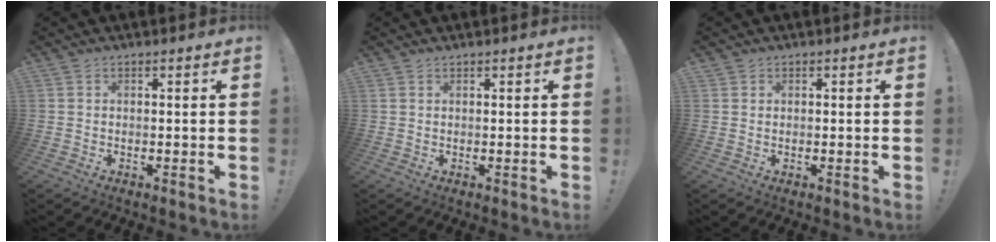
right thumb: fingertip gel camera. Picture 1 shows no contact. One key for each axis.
{"total": 0.7, "fx": 0.6, "fy": 0.1, "fz": 0.2, "tx": -0.004, "ty": 0.000, "tz": 0.012}
{"total": 0.9, "fx": 0.6, "fy": 0.7, "fz": -0.2, "tx": 0.012, "ty": -0.002, "tz": 0.010}